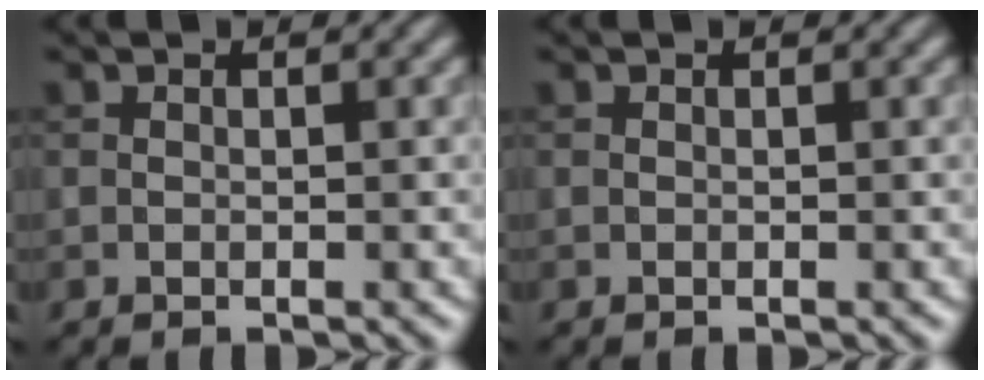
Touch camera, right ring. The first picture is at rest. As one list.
[{"total": 0.0}]